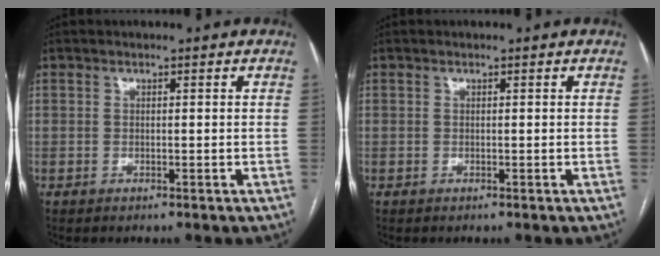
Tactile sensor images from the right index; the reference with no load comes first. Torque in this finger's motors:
{"motor_torque": [0.00, 0.00, 0.00, 0.00]}